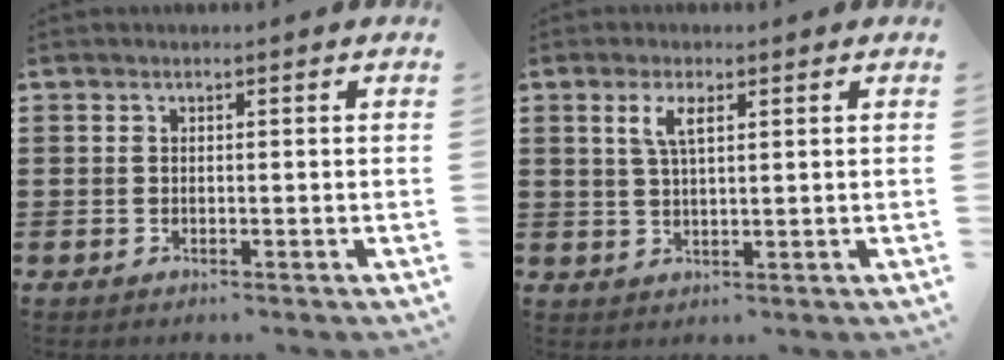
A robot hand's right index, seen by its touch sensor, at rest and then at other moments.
{"total": 3.6, "force": [1.6, 1.2, 3.0], "torque": [-0.065, 0.007, 0.025]}